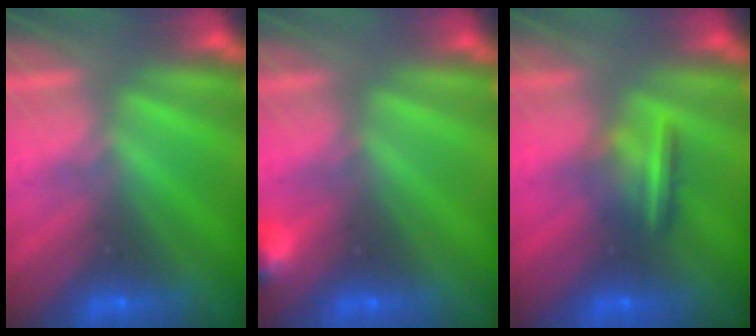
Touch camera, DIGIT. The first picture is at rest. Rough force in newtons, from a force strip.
{"total": 2.9}
{"total": 7.2}